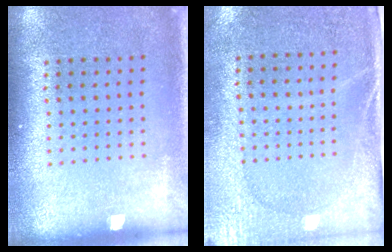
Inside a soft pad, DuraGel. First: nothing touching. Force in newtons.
{"total": 2.7, "press": 2.2, "slide": 1.5}